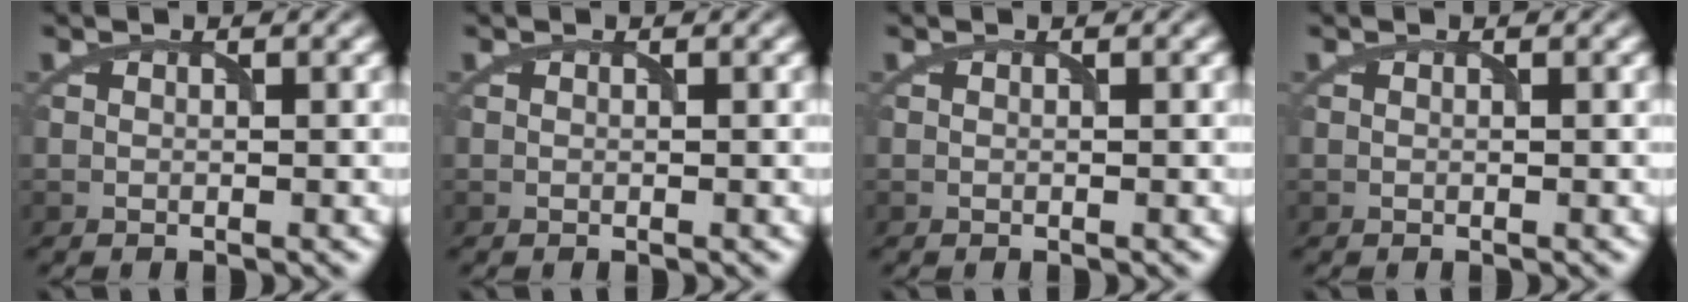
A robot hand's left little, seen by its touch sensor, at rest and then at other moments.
{"total": 0.0}
{"total": 0.0}
{"total": 0.0}